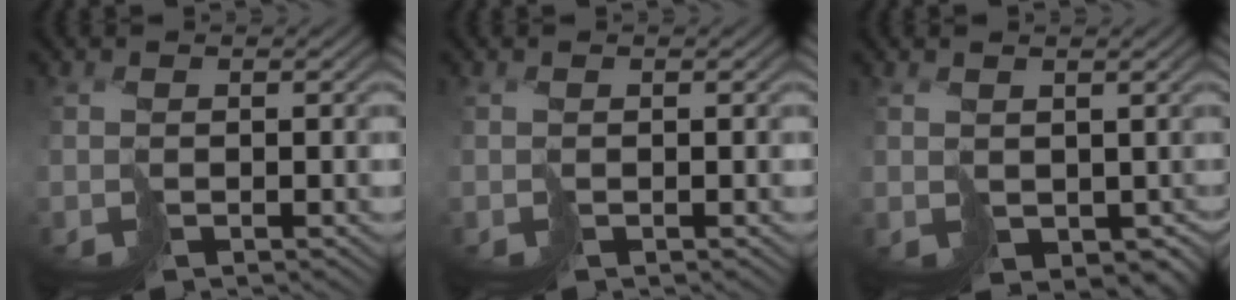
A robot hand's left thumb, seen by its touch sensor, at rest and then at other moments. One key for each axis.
{"total": 0.0}
{"total": 2.7, "fx": 0.6, "fy": 1.8, "fz": 1.9, "tx": -0.044, "ty": -0.011, "tz": 0.015}